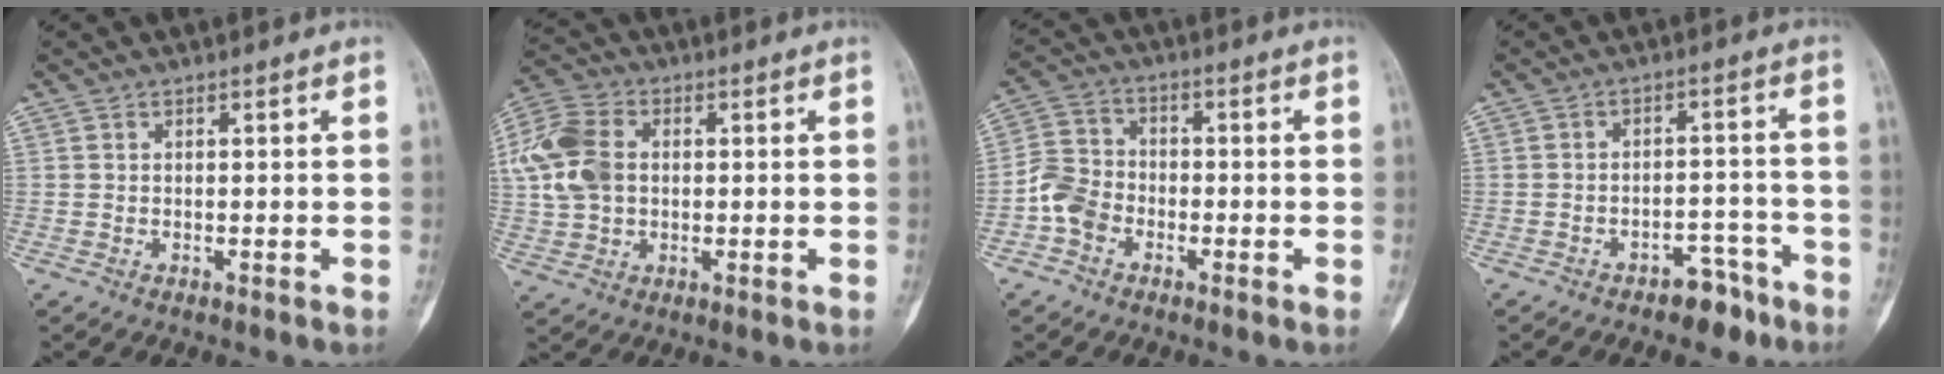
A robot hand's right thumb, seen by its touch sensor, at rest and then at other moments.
{"total": 12.5, "force": [1.4, 9.4, 8.1], "torque": [-0.171, 0.016, 0.024]}
{"total": 6.3, "force": [-2.6, 5.2, 2.4], "torque": [-0.037, 0.023, -0.059]}
{"total": 6.0, "force": [-4.3, 3.2, 2.8], "torque": [-0.014, 0.044, -0.058]}